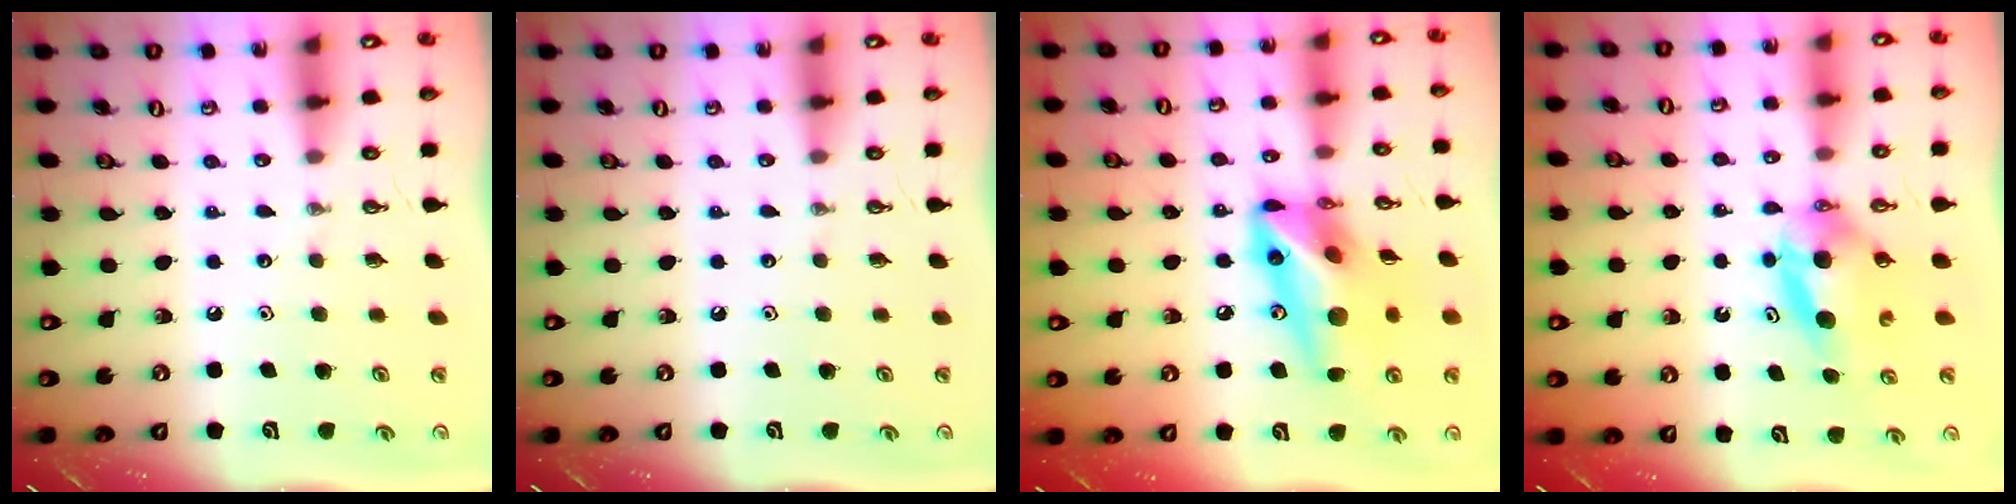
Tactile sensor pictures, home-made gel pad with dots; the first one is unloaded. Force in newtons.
{"total": 0.0}
{"total": 17.3, "press": 17.0, "slide": 3.2}
{"total": 6.9, "press": 6.2, "slide": 3.1}